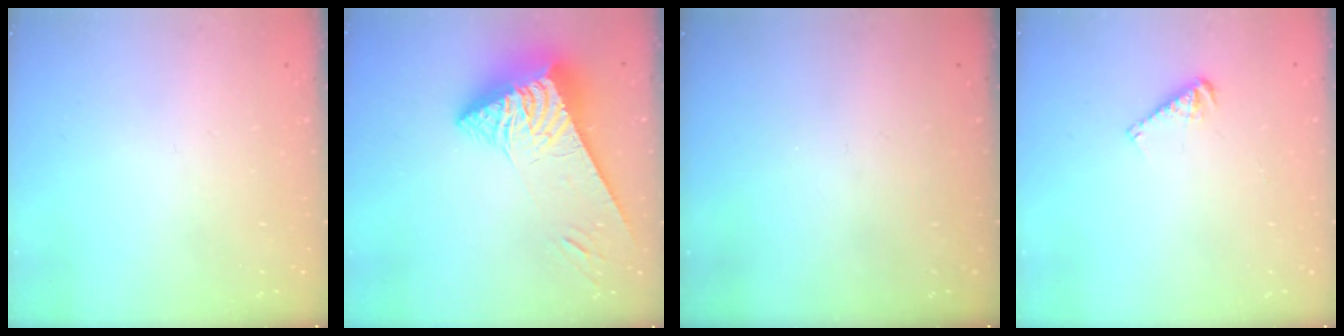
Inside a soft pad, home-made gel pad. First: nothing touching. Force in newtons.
{"total": 8.3, "press": 8.2, "slide": 1.1}
{"total": 0.0}
{"total": 4.6, "press": 4.6, "slide": 0.6}